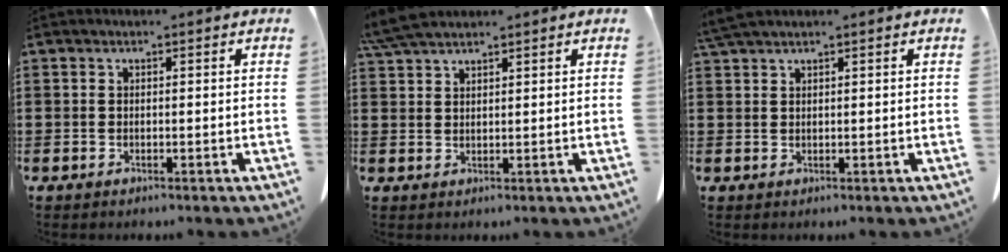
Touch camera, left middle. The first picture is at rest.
{"total": 4.5, "force": [3.9, 0.6, 2.3], "torque": [-0.055, -0.004, 0.075]}
{"total": 2.1, "force": [1.8, -0.1, 1.1], "torque": [-0.025, -0.002, 0.036]}